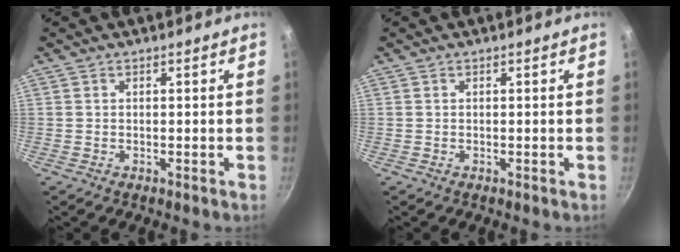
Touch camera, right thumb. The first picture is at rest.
{"total": 0.0}